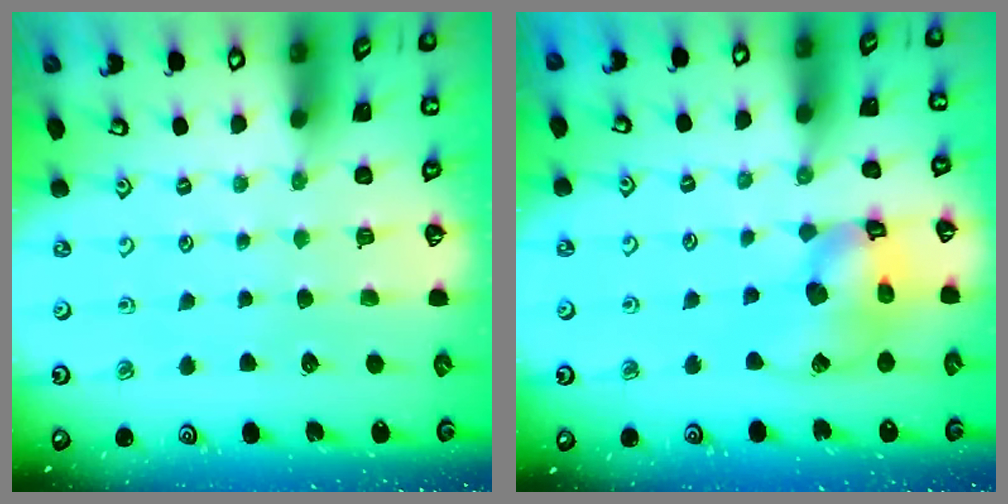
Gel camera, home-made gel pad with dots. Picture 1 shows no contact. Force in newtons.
{"total": 14.4, "press": 14.3, "slide": 1.9}